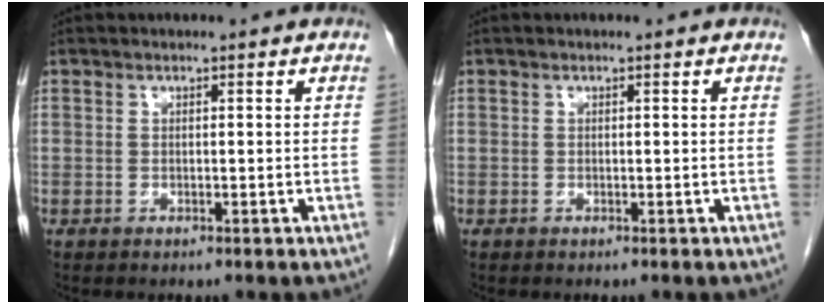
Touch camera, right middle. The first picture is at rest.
{"total": 0.0}